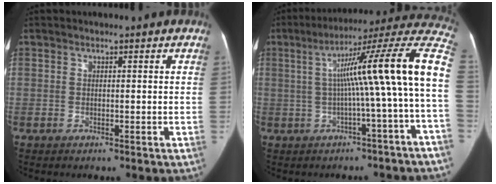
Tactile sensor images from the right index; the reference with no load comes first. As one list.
[{"total": 17.5, "force": [0.5, -1.3, 17.4], "torque": [-0.230, 0.039, -0.003]}]